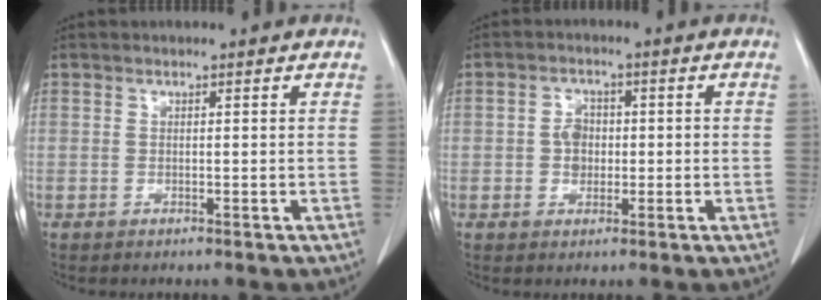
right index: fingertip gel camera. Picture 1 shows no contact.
{"total": 3.4, "force": [-0.3, 2.7, 2.0], "torque": [-0.034, 0.008, -0.005]}